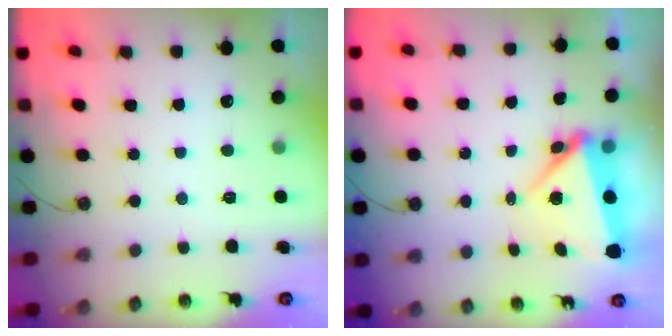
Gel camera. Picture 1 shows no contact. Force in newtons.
{"total": 6.8, "press": 6.7, "slide": 1.3}